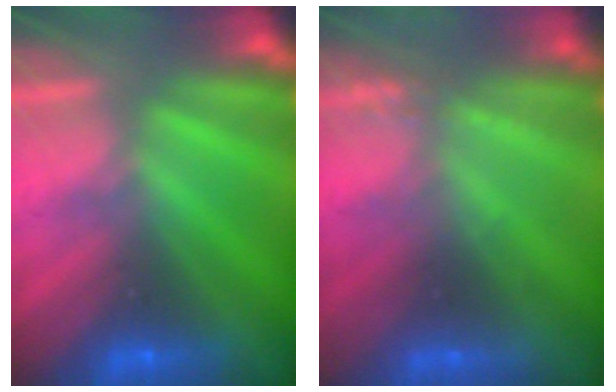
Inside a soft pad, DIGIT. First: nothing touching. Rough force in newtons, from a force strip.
{"total": 2.1}